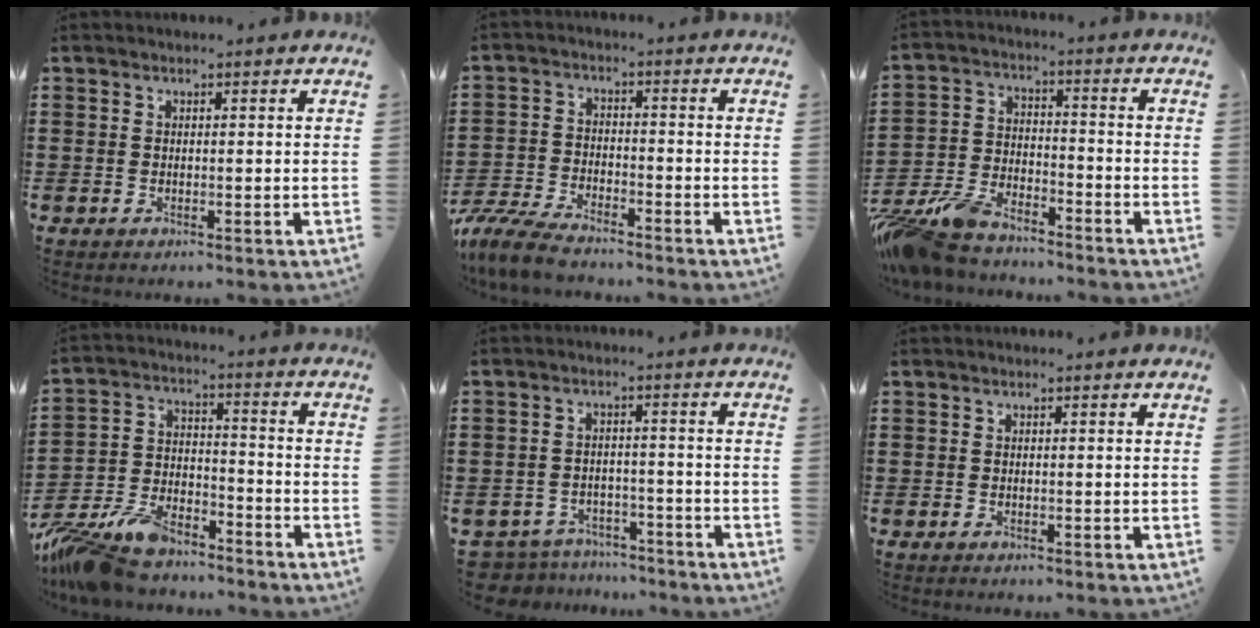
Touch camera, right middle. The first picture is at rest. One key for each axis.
{"total": 6.1, "fx": -5.6, "fy": 1.0, "fz": 2.2, "tx": -0.066, "ty": -0.002, "tz": -0.115}
{"total": 8.6, "fx": -8.2, "fy": 1.6, "fz": 2.0, "tx": -0.060, "ty": 0.011, "tz": -0.167}
{"total": 10.1, "fx": -9.0, "fy": 2.9, "fz": 3.4, "tx": -0.085, "ty": 0.014, "tz": -0.179}
{"total": 4.4, "fx": -4.3, "fy": 0.9, "fz": 0.0, "tx": -0.020, "ty": 0.003, "tz": -0.097}
{"total": 0.0}